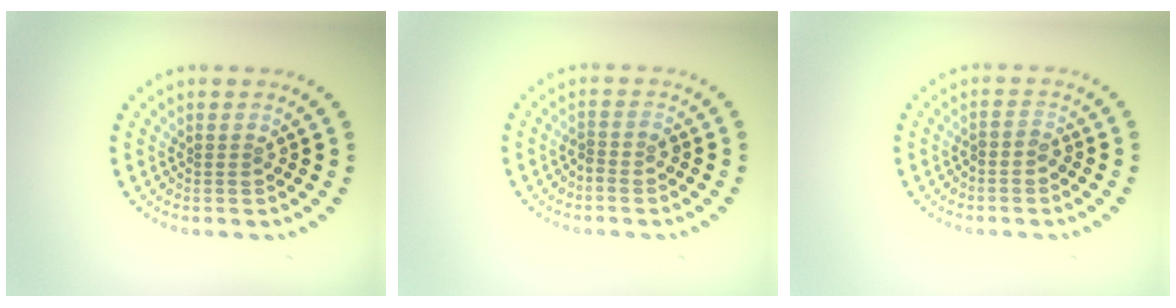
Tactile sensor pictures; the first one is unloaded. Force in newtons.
{"total": 1.3, "press": 0.9, "slide": 0.9}
{"total": 0.9, "press": 0.7, "slide": 0.6}